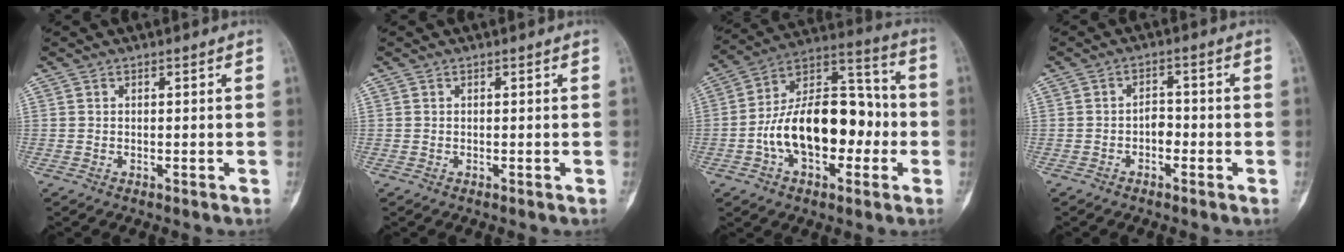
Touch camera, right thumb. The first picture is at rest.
{"total": 0.0}
{"total": 20.5, "force": [-3.6, 11.9, 16.2], "torque": [-0.245, 0.051, -0.062]}
{"total": 2.9, "force": [-1.0, 1.9, 1.9], "torque": [-0.015, 0.015, -0.023]}